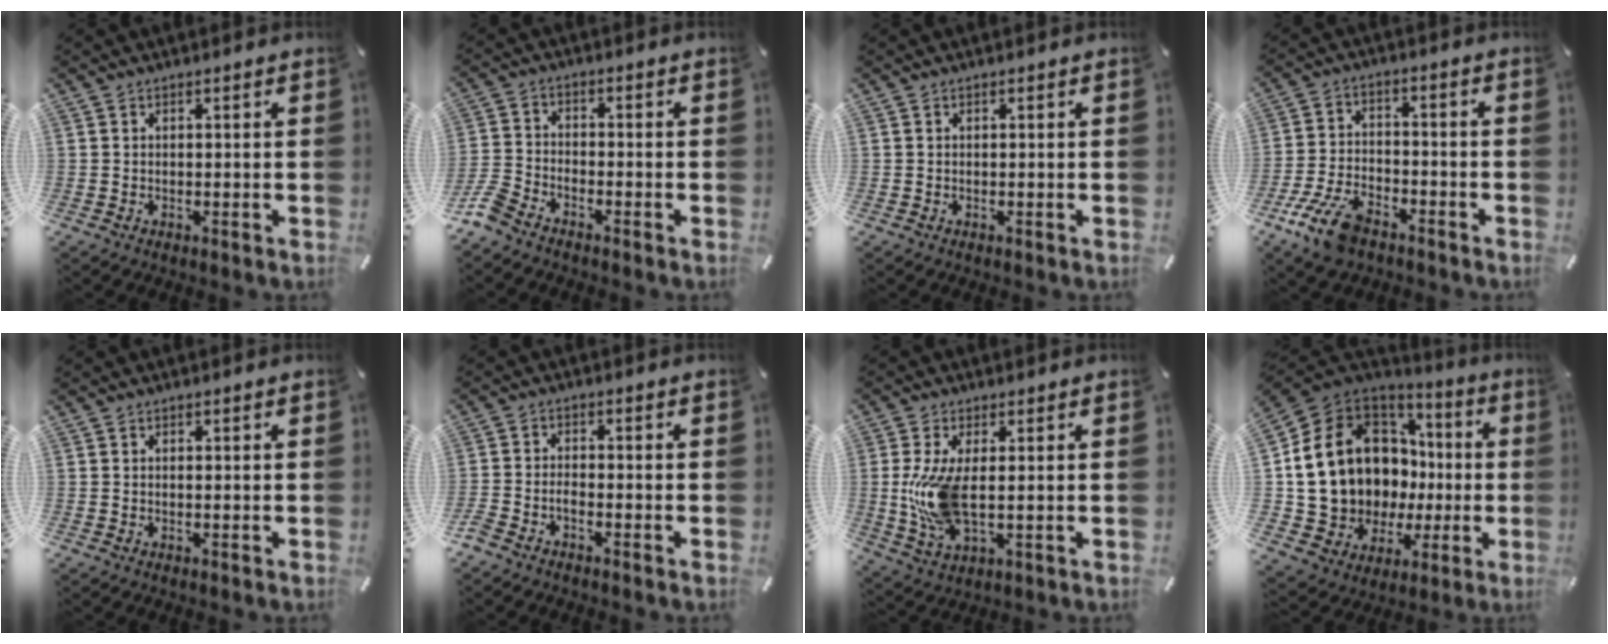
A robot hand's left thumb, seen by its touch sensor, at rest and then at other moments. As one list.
[{"total": 6.1, "force": [-5.1, 2.2, 2.4], "torque": [-0.073, 0.007, -0.104]}, {"total": 0.0}, {"total": 10.8, "force": [-7.0, 5.3, 6.3], "torque": [-0.129, 0.033, -0.129]}, {"total": 0.0}, {"total": 2.7, "force": [-2.3, 1.0, 1.0], "torque": [-0.031, 0.003, -0.046]}, {"total": 11.0, "force": [0.7, 5.2, 9.6], "torque": [-0.224, -0.019, 0.012]}, {"total": 17.5, "force": [2.5, 14.8, 8.9], "torque": [-0.188, -0.046, 0.081]}]